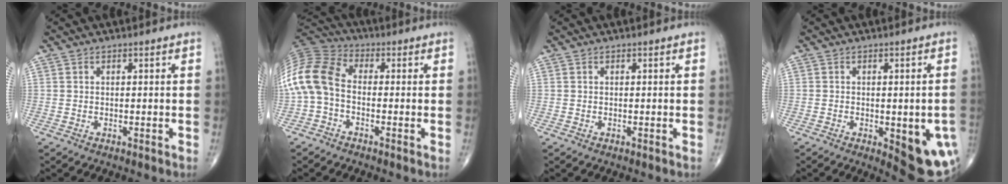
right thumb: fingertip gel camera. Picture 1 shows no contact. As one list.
[{"total": 12.5, "force": [-1.7, 8.0, 9.4], "torque": [-0.200, 0.035, -0.046]}, {"total": 0.0}, {"total": 12.8, "force": [-3.5, 4.8, 11.4], "torque": [-0.113, -0.003, -0.026]}]